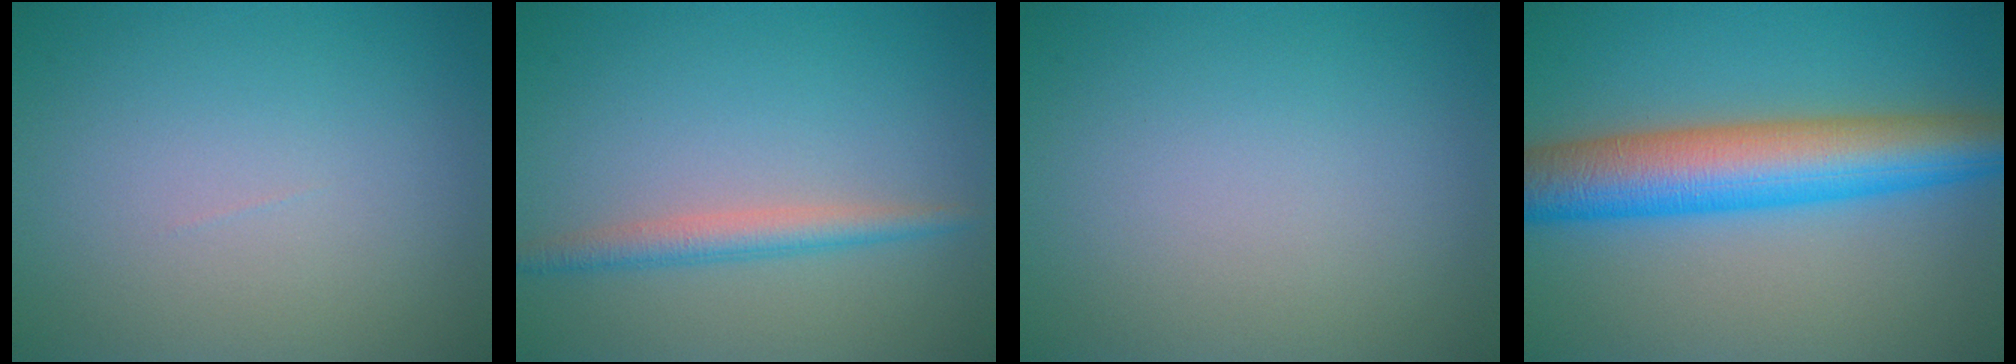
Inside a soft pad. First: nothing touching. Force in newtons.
{"total": 2.4, "press": 2.4, "slide": 0.0}
{"total": 0.0}
{"total": 9.3, "press": 9.3, "slide": 0.1}